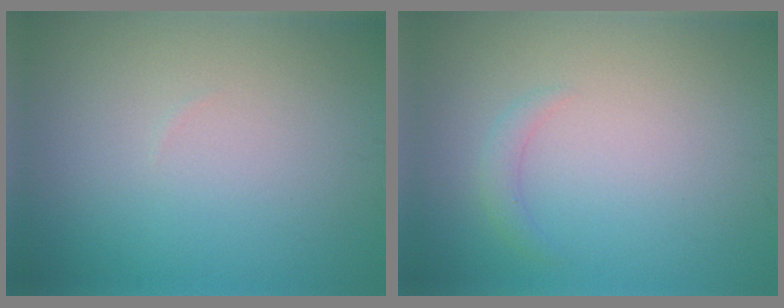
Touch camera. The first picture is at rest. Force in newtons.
{"total": 1.1, "press": 1.1, "slide": 0.0}